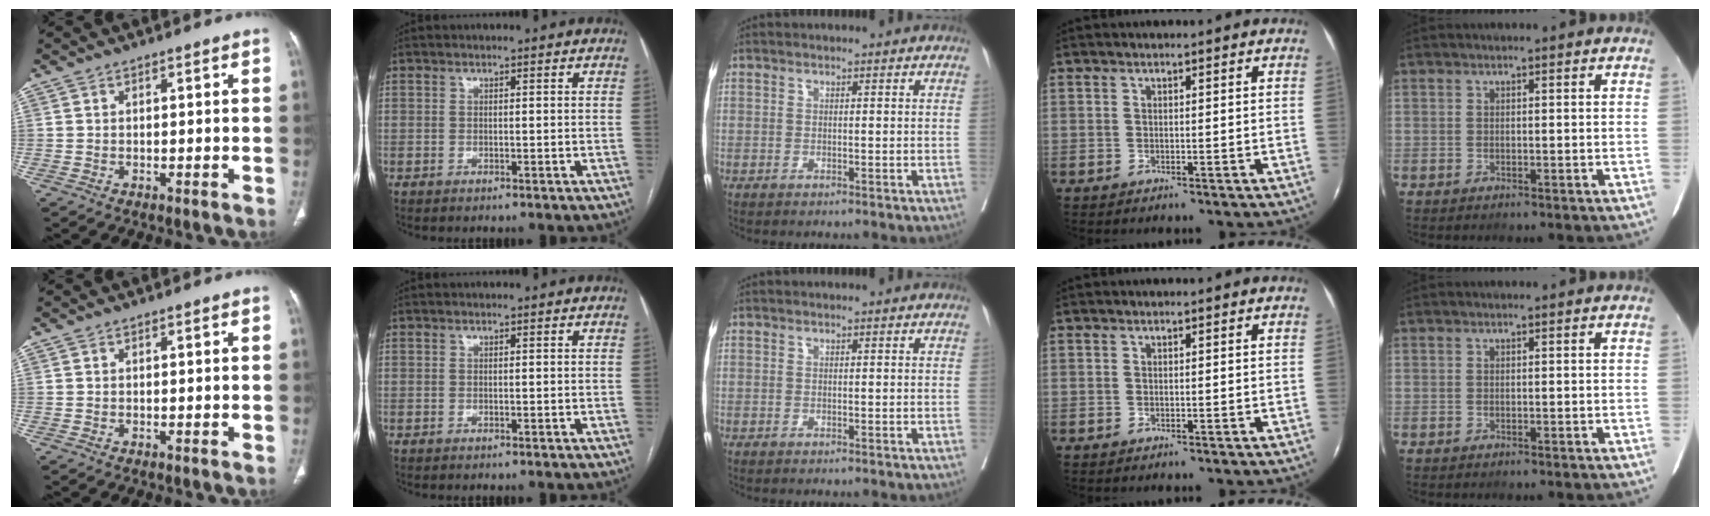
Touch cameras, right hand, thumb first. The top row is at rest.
{}